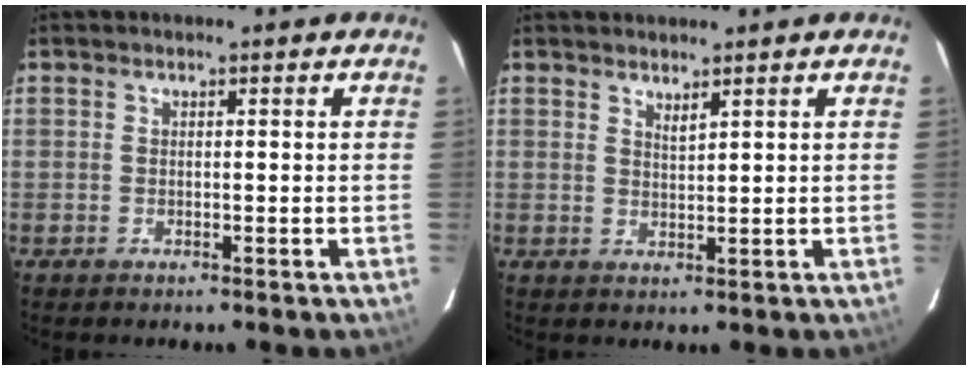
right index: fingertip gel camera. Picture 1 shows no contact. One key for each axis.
{"total": 1.6, "fx": 1.4, "fy": 0.1, "fz": 0.8, "tx": -0.015, "ty": -0.001, "tz": 0.025}